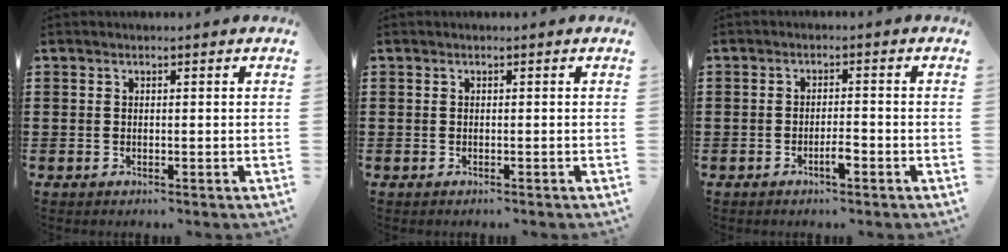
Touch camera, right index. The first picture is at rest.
{"total": 0.0}
{"total": 2.6, "force": [-1.5, 0.5, 2.1], "torque": [-0.036, 0.002, -0.026]}